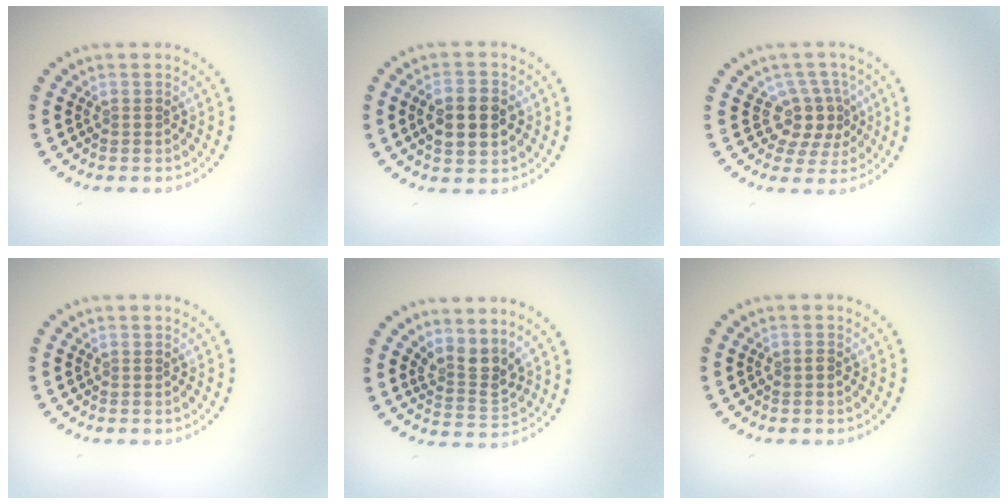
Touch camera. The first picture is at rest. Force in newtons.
{"total": 4.6, "press": 4.6, "slide": 0.1}
{"total": 3.2, "press": 2.5, "slide": 1.9}
{"total": 0.0}
{"total": 2.8, "press": 2.1, "slide": 1.9}
{"total": 0.8, "press": 0.8, "slide": 0.1}